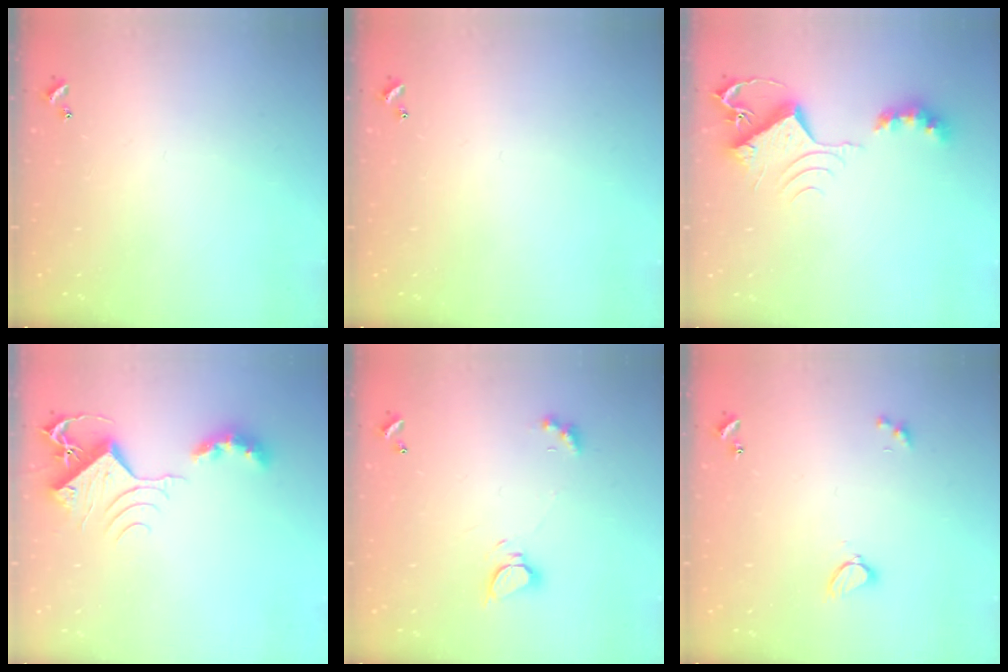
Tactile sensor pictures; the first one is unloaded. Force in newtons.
{"total": 0.0}
{"total": 9.1, "press": 9.1, "slide": 0.2}
{"total": 9.1, "press": 9.1, "slide": 1.2}
{"total": 5.6, "press": 5.6, "slide": 0.6}
{"total": 2.7, "press": 2.7, "slide": 0.2}